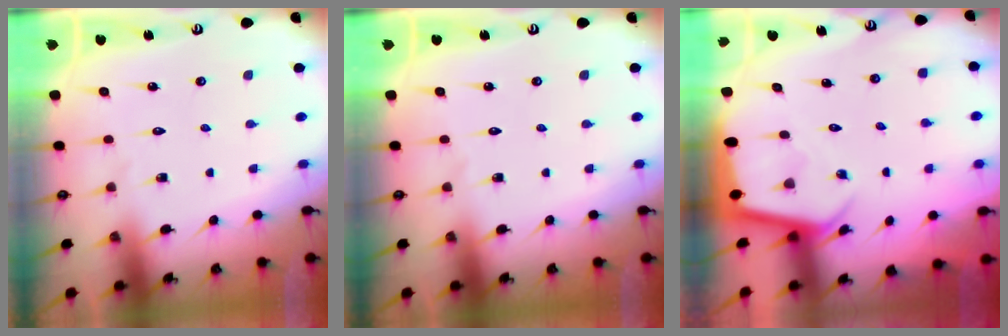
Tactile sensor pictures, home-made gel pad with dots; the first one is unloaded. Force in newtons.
{"total": 0.0}
{"total": 2.3, "press": 2.3, "slide": 0.1}